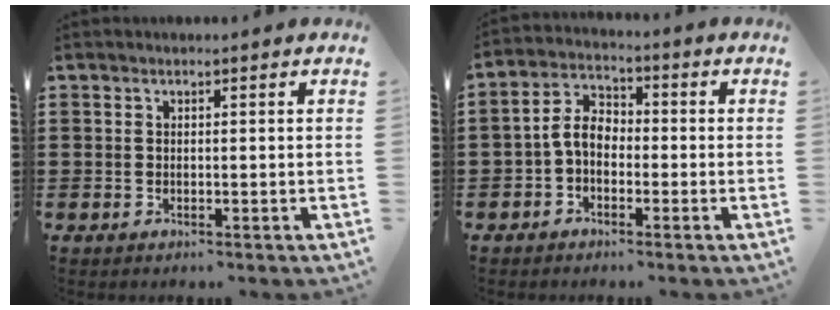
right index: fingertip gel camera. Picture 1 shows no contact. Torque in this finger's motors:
{"motor_torque": [1.43, -0.56, 0.64, 0.14]}